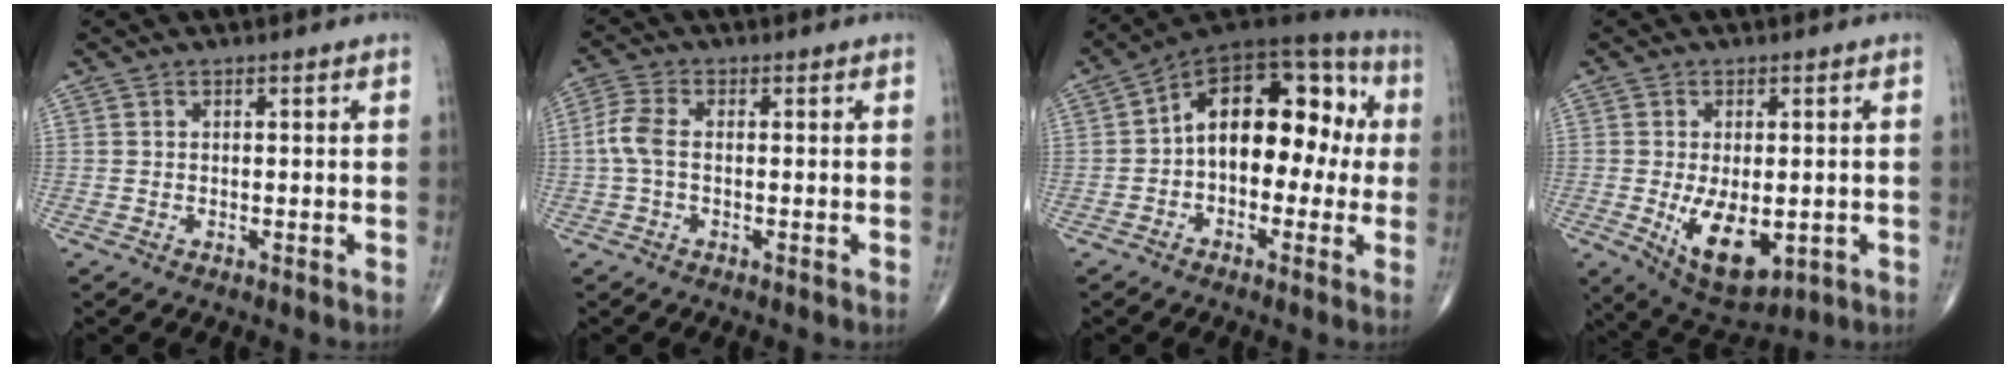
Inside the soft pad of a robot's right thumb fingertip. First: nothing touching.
{"total": 4.5, "force": [-0.2, 2.3, 3.9], "torque": [-0.101, 0.011, -0.012]}
{"total": 17.8, "force": [0.4, 10.8, 14.1], "torque": [-0.166, 0.056, -0.008]}
{"total": 11.0, "force": [-2.2, 5.8, 9.0], "torque": [-0.133, -0.015, -0.019]}